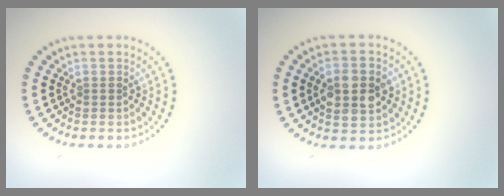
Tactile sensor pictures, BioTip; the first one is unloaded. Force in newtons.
{"total": 4.5, "press": 4.5, "slide": 0.1}